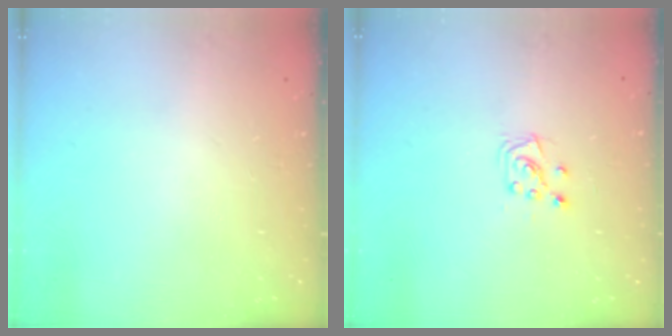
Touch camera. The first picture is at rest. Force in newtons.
{"total": 6.4, "press": 6.4, "slide": 0.6}